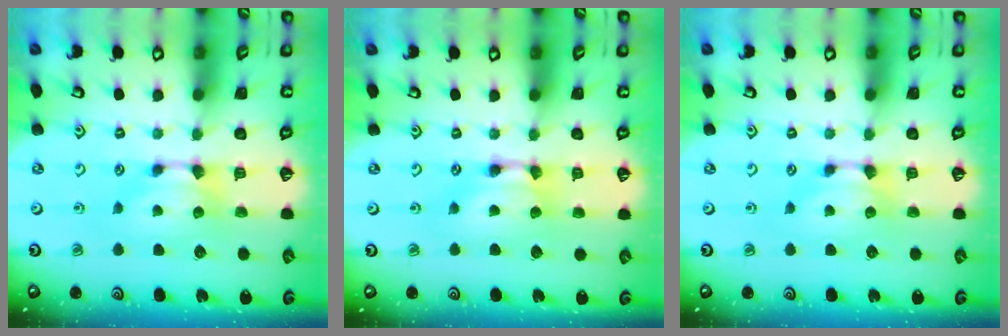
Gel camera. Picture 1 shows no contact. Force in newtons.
{"total": 2.0, "press": 2.0, "slide": 0.1}
{"total": 0.0}